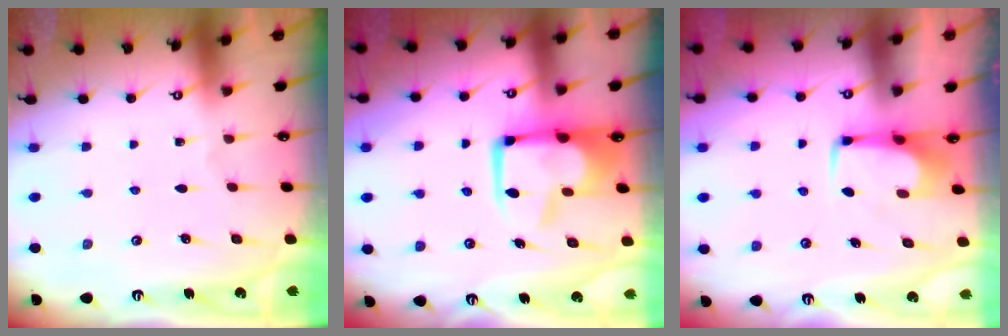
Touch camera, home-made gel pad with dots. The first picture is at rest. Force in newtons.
{"total": 10.7, "press": 10.5, "slide": 1.8}
{"total": 1.8, "press": 1.6, "slide": 0.6}